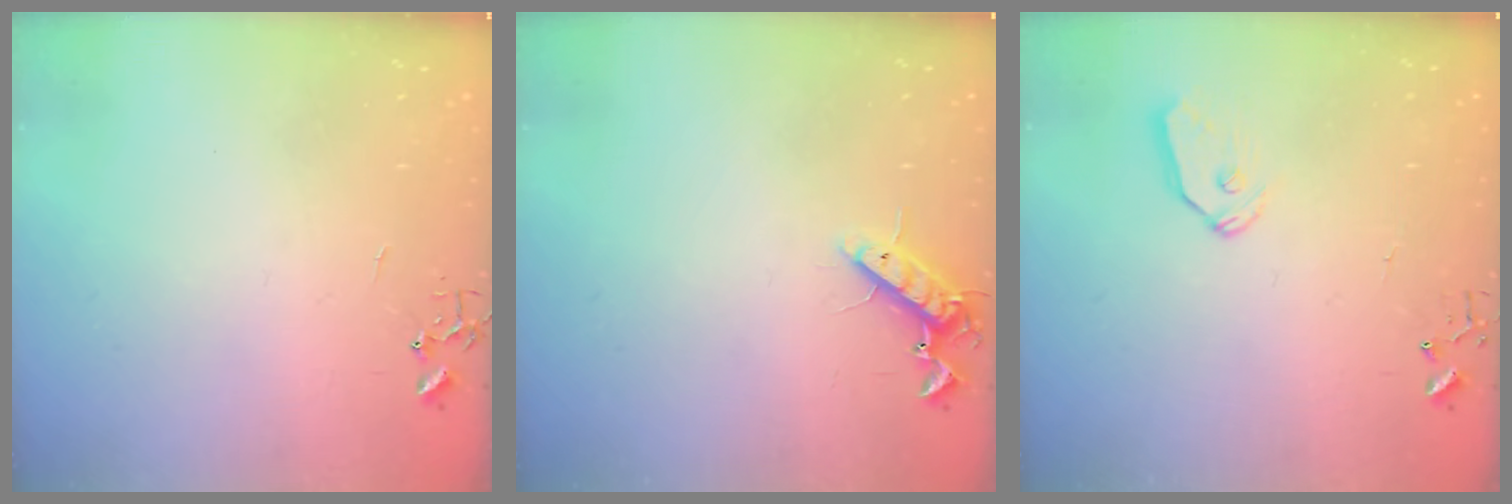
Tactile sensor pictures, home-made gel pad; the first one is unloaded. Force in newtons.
{"total": 10.0, "press": 9.8, "slide": 1.5}
{"total": 7.2, "press": 7.2, "slide": 0.4}